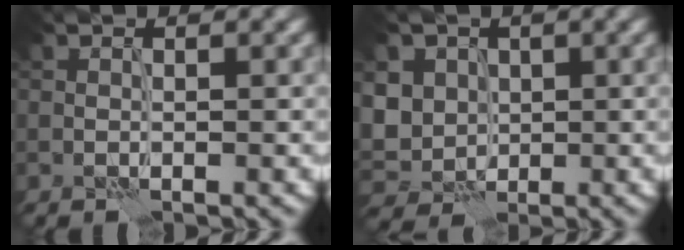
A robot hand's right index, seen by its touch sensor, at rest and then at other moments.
{"total": 5.0, "force": [1.1, 4.4, 2.1], "torque": [-0.065, 0.010, 0.013]}